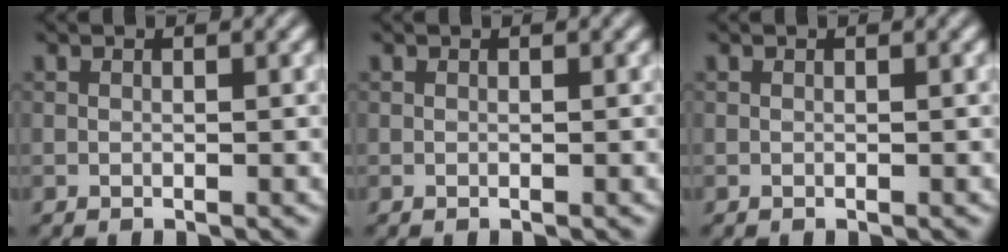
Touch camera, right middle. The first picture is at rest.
{"total": 0.0}
{"total": 0.0}